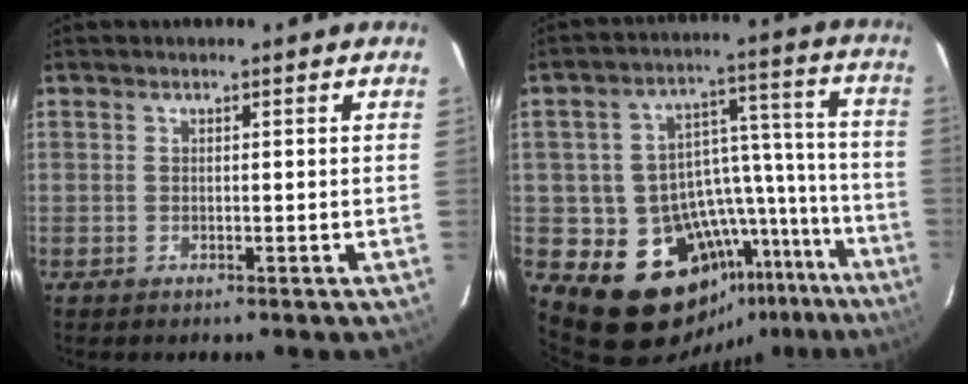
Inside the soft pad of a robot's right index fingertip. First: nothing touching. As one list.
[{"total": 17.9, "force": [-12.6, 11.0, 6.5], "torque": [-0.096, 0.063, -0.167]}]